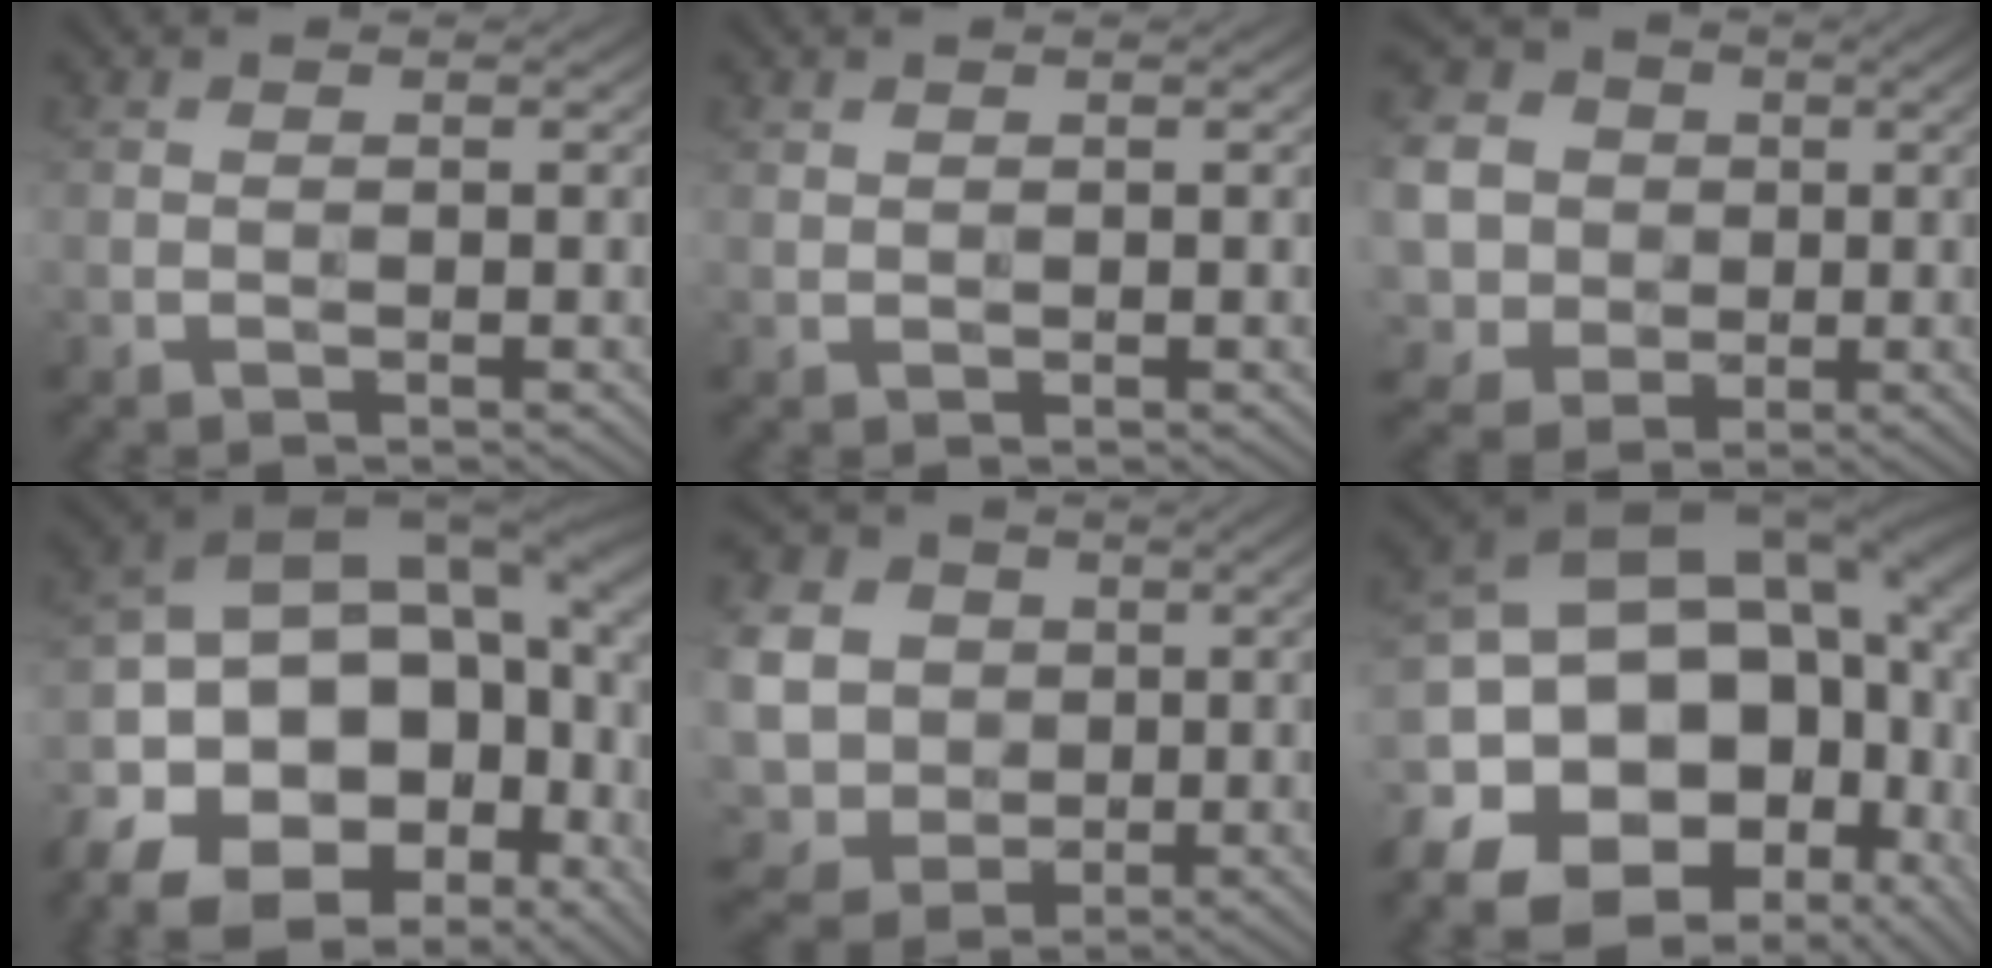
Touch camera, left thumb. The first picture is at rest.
{"total": 0.7, "force": [0.5, 0.4, 0.2], "torque": [-0.006, -0.002, 0.014]}
{"total": 13.3, "force": [1.3, 12.4, 4.8], "torque": [-0.207, -0.004, 0.006]}
{"total": 21.5, "force": [-7.2, 13.6, 15.1], "torque": [-0.294, -0.032, -0.091]}
{"total": 11.5, "force": [1.2, 10.3, 4.9], "torque": [-0.190, -0.009, 0.009]}
{"total": 21.5, "force": [-3.0, 15.6, 14.4], "torque": [-0.260, -0.002, -0.034]}